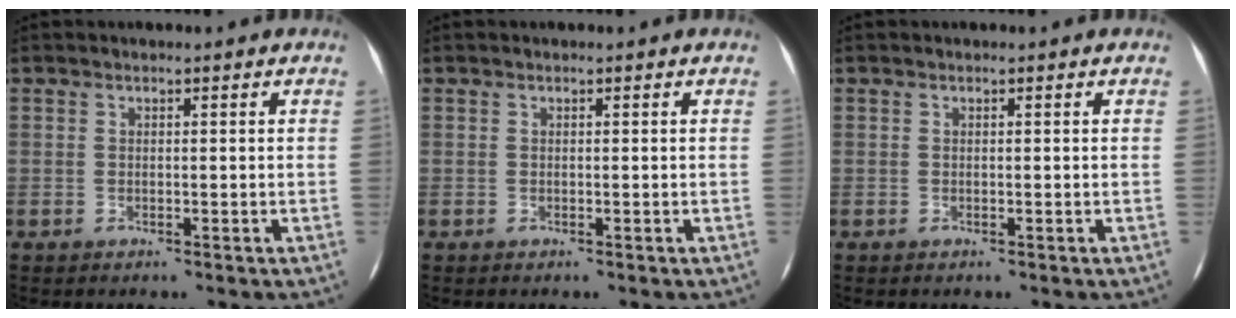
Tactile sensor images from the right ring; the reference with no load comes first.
{"total": 0.0}
{"total": 0.0}